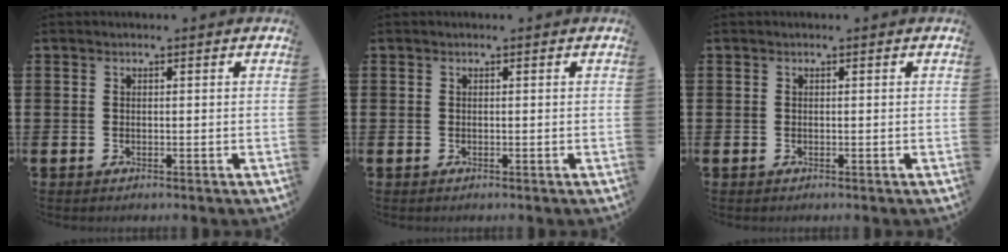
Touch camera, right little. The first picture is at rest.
{"total": 0.0}
{"total": 0.0}